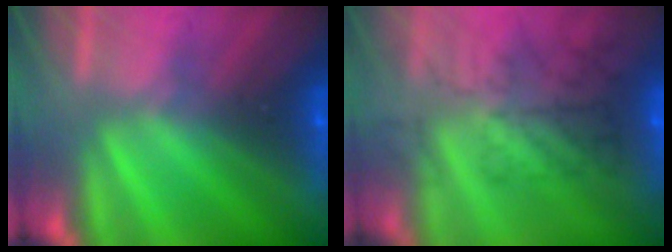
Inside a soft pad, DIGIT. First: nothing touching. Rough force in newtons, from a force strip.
{"total": 9.6}